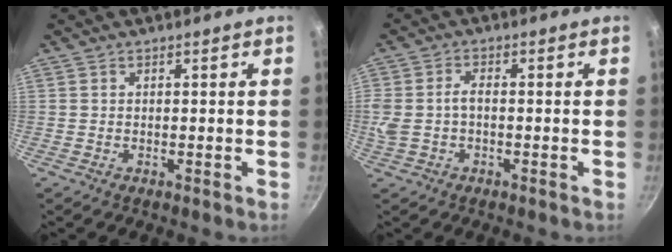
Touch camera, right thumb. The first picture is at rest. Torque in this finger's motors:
{"motor_torque": [-0.02, 0.08, 0.02, -0.02, 0.07]}